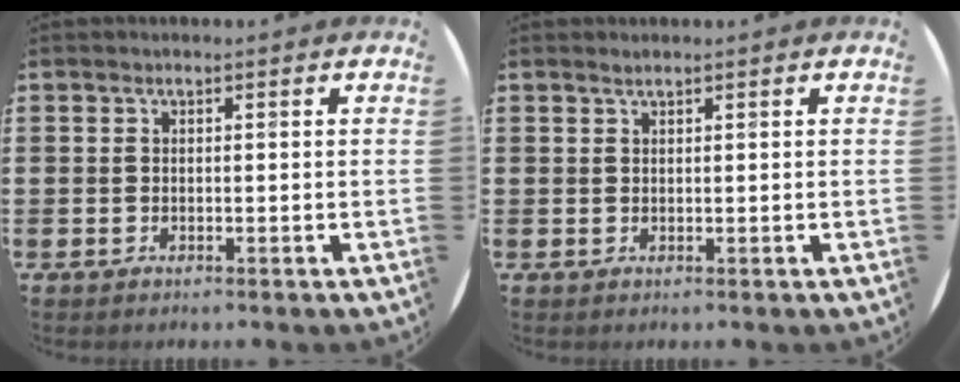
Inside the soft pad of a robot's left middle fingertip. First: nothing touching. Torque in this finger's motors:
{"motor_torque": [0.26, -0.18, -0.02, 0.02]}